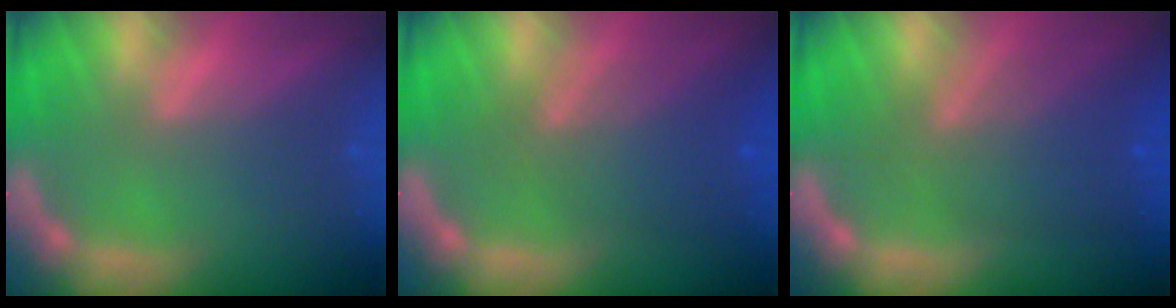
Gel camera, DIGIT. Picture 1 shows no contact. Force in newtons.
{"total": 5.5}
{"total": 6.5}